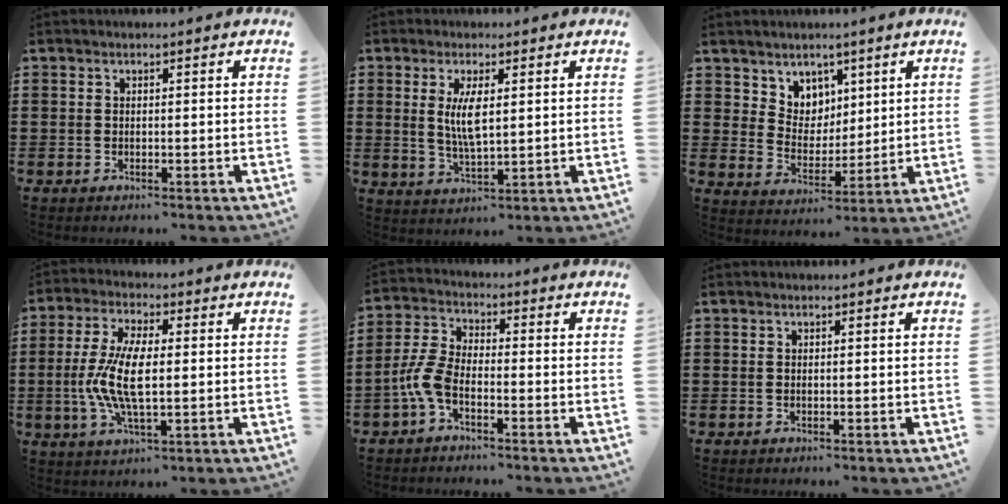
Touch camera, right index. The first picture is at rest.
{"total": 5.0, "force": [1.2, 1.7, 4.6], "torque": [-0.085, 0.001, 0.018]}
{"total": 5.8, "force": [4.0, 4.2, -0.4], "torque": [-0.025, -0.009, 0.076]}
{"total": 9.1, "force": [-0.4, 3.2, 8.5], "torque": [-0.192, -0.009, -0.016]}
{"total": 5.1, "force": [-2.8, 2.0, 3.8], "torque": [-0.110, -0.007, -0.060]}
{"total": 0.0}